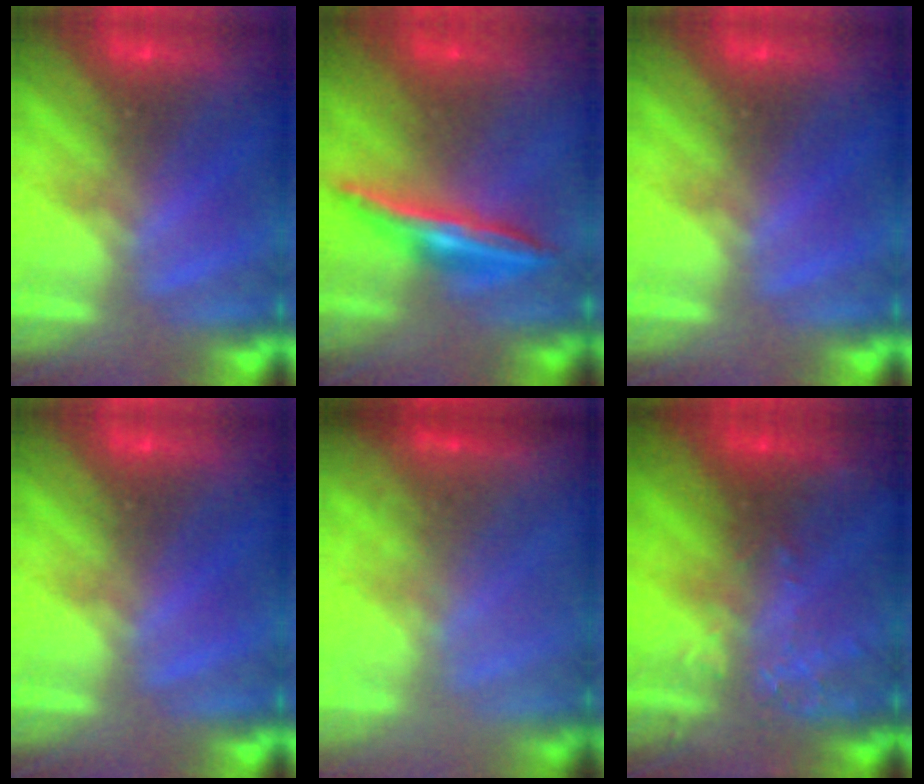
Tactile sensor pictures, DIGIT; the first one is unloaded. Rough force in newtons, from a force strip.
{"total": 1.5}
{"total": 0.0}
{"total": 0.0}
{"total": 1.8}
{"total": 2.9}